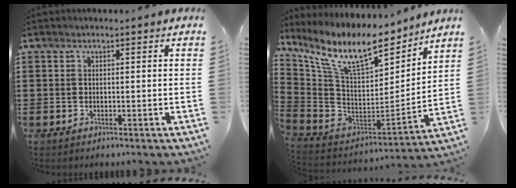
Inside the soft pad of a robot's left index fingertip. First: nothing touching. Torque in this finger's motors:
{"motor_torque": [2.14, 0.00, 1.05, 0.21]}